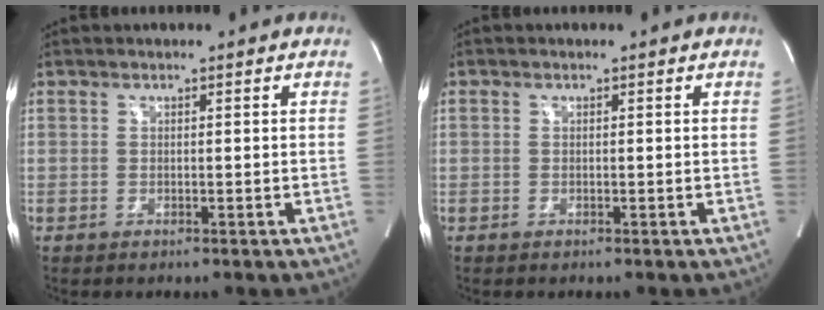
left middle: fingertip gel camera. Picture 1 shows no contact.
{"total": 0.0}